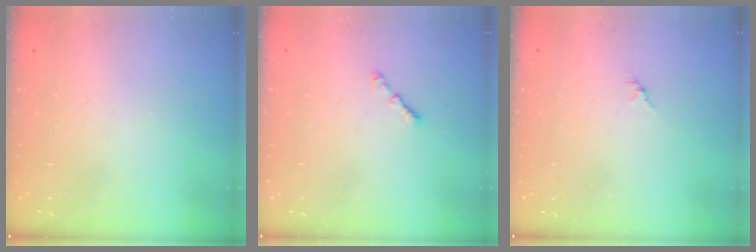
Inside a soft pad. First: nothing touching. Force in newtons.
{"total": 1.6, "press": 1.5, "slide": 0.5}
{"total": 1.4, "press": 1.4, "slide": 0.4}